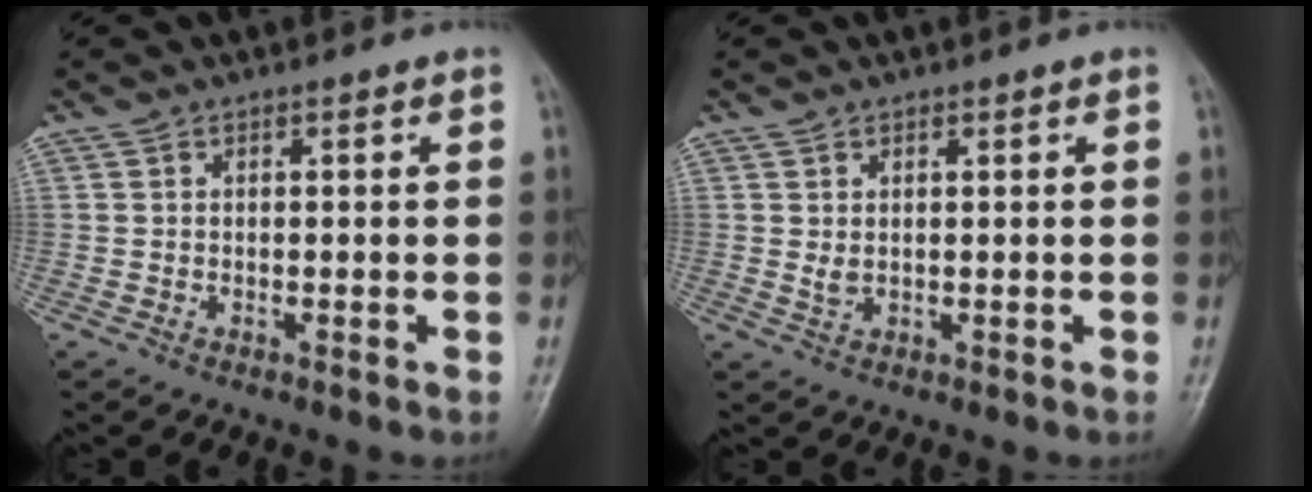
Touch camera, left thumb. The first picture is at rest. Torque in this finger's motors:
{"motor_torque": [0.70, 0.26, 0.31, 0.01, 0.02]}